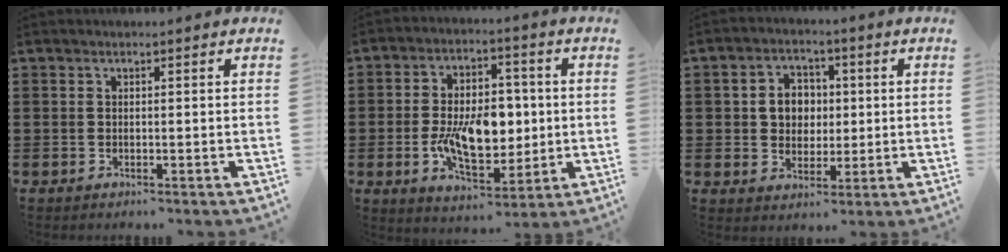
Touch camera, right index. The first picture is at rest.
{"total": 11.1, "force": [-0.7, 6.5, 9.0], "torque": [-0.161, 0.002, -0.016]}
{"total": 5.4, "force": [0.4, 4.9, 2.4], "torque": [-0.056, 0.014, 0.002]}